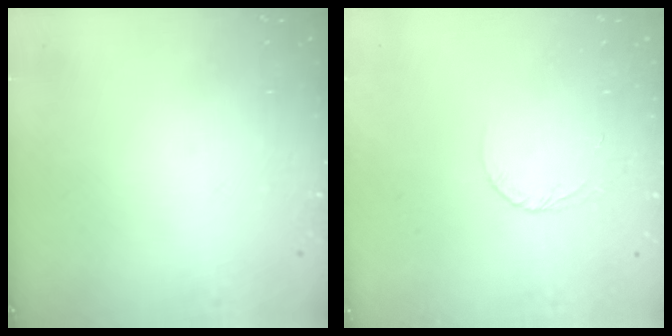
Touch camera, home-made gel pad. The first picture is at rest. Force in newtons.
{"total": 3.5, "press": 3.5, "slide": 0.3}